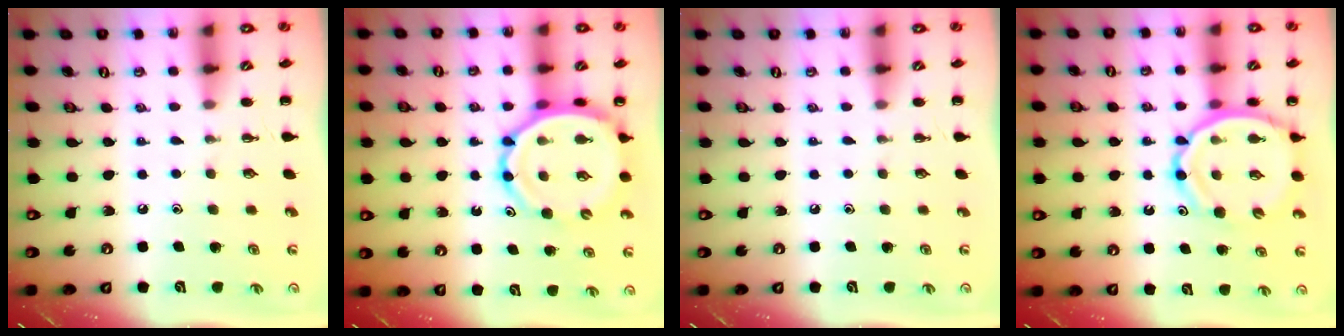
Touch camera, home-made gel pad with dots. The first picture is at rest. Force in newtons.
{"total": 10.7, "press": 10.1, "slide": 3.4}
{"total": 0.0}
{"total": 12.3, "press": 11.8, "slide": 3.3}